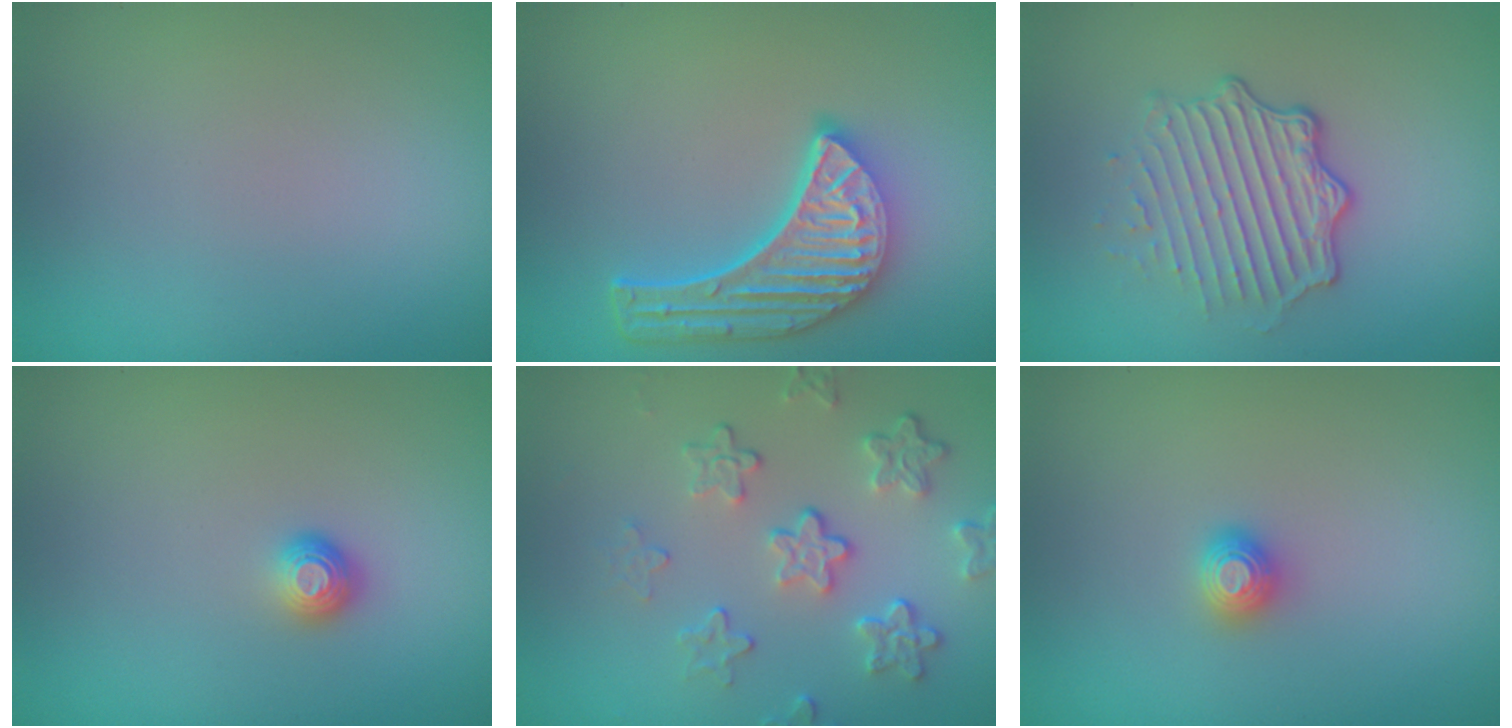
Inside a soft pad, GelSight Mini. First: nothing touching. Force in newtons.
{"total": 5.7, "press": 4.3, "slide": 3.7}
{"total": 4.6, "press": 3.3, "slide": 3.3}
{"total": 1.0, "press": 0.9, "slide": 0.4}
{"total": 4.5, "press": 3.3, "slide": 3.0}
{"total": 1.1, "press": 1.1, "slide": 0.0}